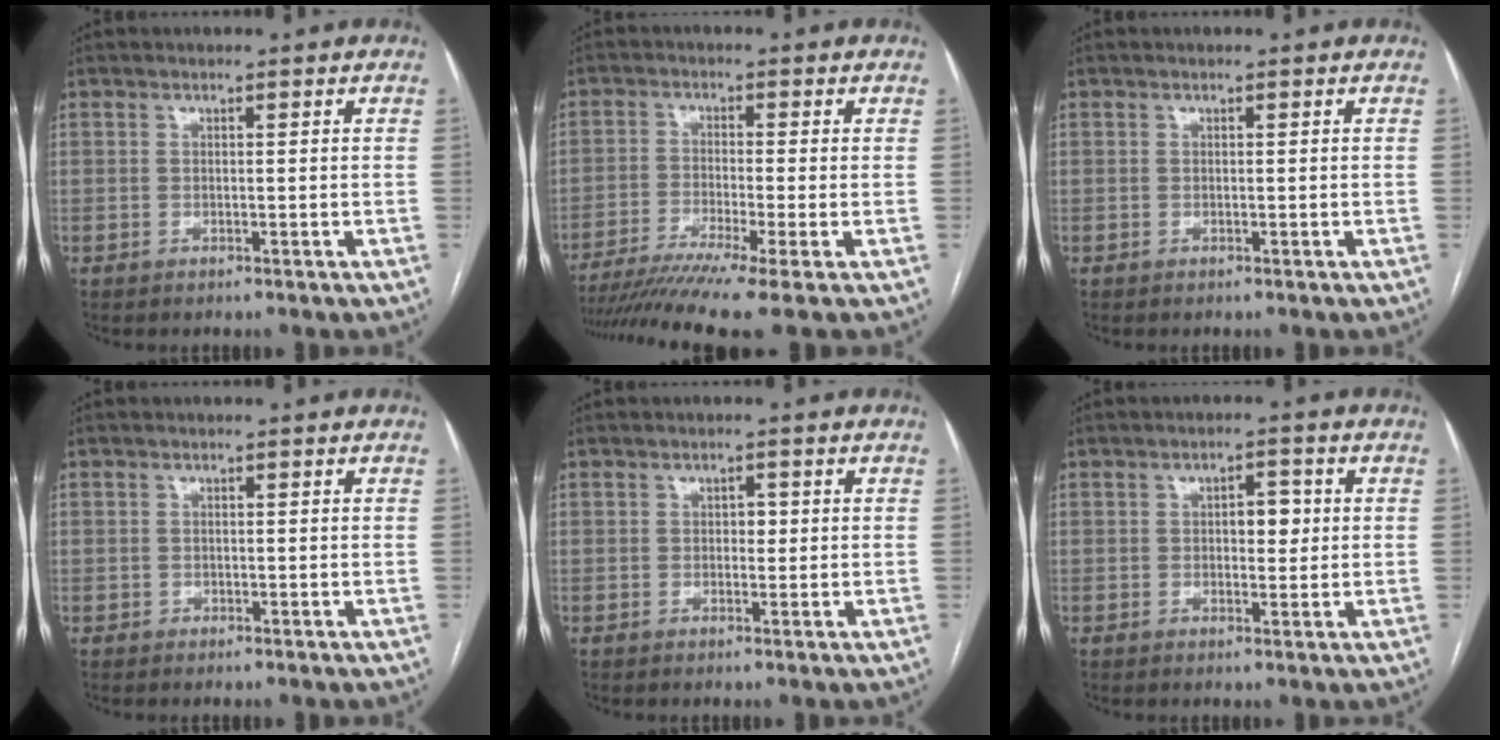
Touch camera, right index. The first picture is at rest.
{"total": 11.1, "force": [-8.5, -1.7, 7.0], "torque": [-0.106, -0.027, -0.135]}
{"total": 0.0}
{"total": 0.8, "force": [-0.3, 0.7, -0.1], "torque": [0.002, 0.006, -0.007]}
{"total": 1.6, "force": [0.2, 1.0, 1.2], "torque": [-0.013, 0.004, 0.001]}
{"total": 3.7, "force": [0.4, 1.8, 3.2], "torque": [-0.045, 0.009, 0.007]}